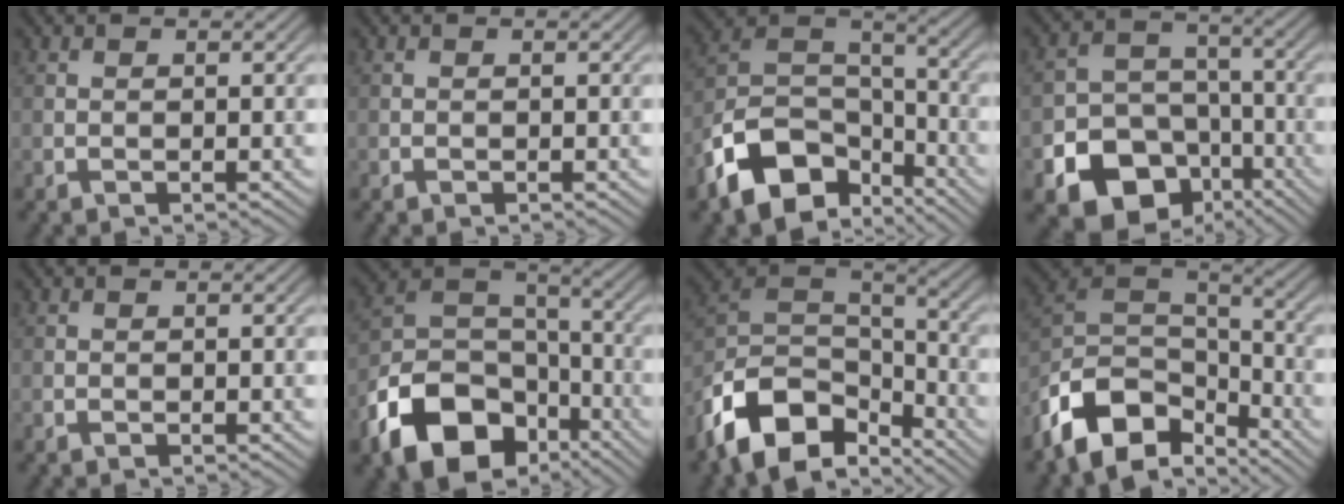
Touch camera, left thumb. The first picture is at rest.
{"total": 0.0}
{"total": 13.1, "force": [-7.6, 7.7, 7.4], "torque": [-0.153, -0.016, -0.151]}
{"total": 14.6, "force": [-7.9, 11.0, 5.7], "torque": [-0.116, -0.046, -0.138]}
{"total": 0.0}
{"total": 15.0, "force": [-8.3, 9.7, 8.0], "torque": [-0.183, -0.032, -0.159]}
{"total": 13.6, "force": [-8.4, 7.4, 7.7], "torque": [-0.185, -0.012, -0.165]}
{"total": 12.4, "force": [-7.8, 6.6, 7.0], "torque": [-0.157, -0.009, -0.156]}